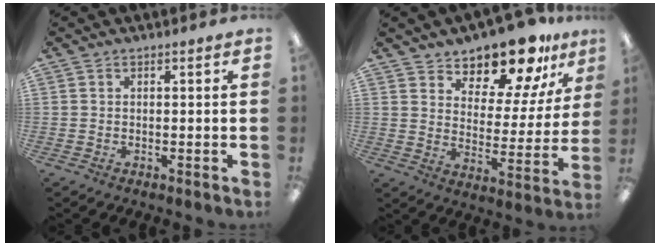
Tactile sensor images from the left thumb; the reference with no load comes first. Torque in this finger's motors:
{"motor_torque": [0.42, 0.56, -0.13, -0.04, 0.03]}